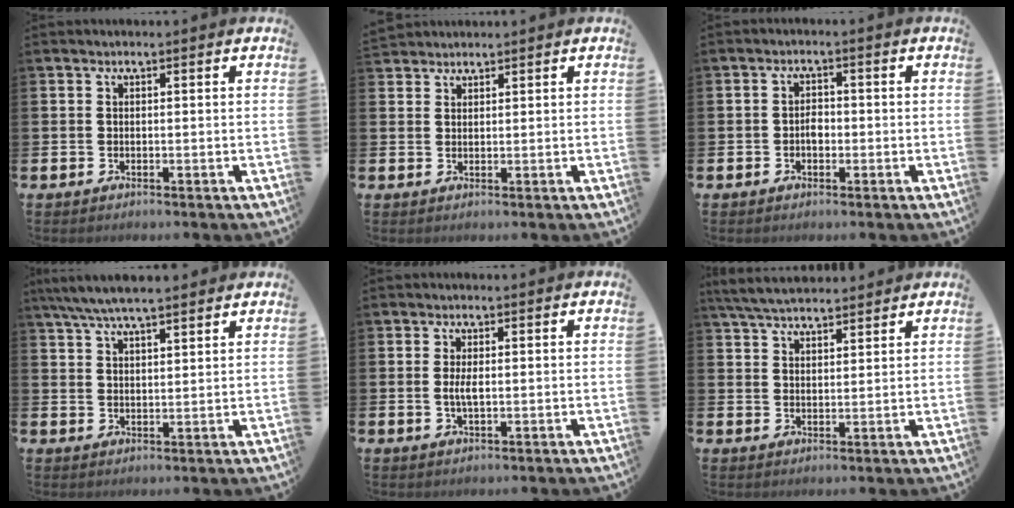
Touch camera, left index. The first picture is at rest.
{"total": 2.0, "force": [1.9, 0.5, -0.1], "torque": [0.004, -0.005, 0.036]}
{"total": 2.0, "force": [-0.5, 1.4, 1.3], "torque": [-0.013, 0.002, -0.014]}
{"total": 6.1, "force": [5.5, 1.0, 2.4], "torque": [-0.056, -0.016, 0.101]}
{"total": 2.3, "force": [0.0, 0.8, 2.1], "torque": [-0.038, 0.001, -0.003]}
{"total": 5.0, "force": [4.8, 1.0, 1.2], "torque": [-0.039, -0.018, 0.089]}